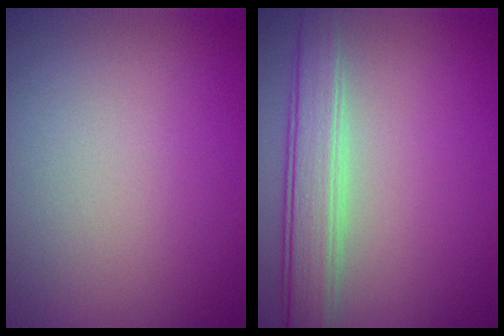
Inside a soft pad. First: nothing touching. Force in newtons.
{"total": 4.2, "press": 4.2, "slide": 0.4}